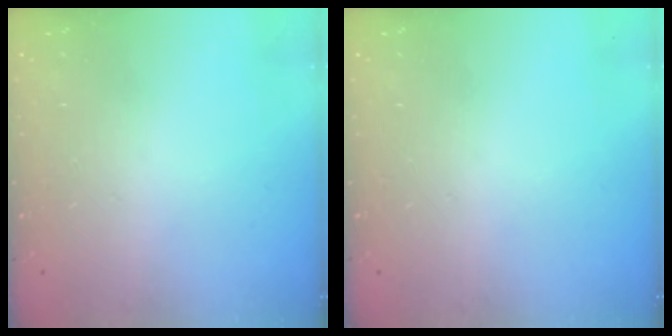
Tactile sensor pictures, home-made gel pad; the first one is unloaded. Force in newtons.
{"total": 0.0}